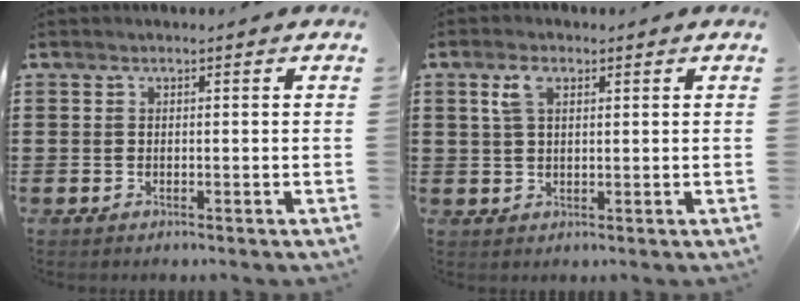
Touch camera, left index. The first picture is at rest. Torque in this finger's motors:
{"motor_torque": [0.86, 0.65, 0.02, -0.01]}